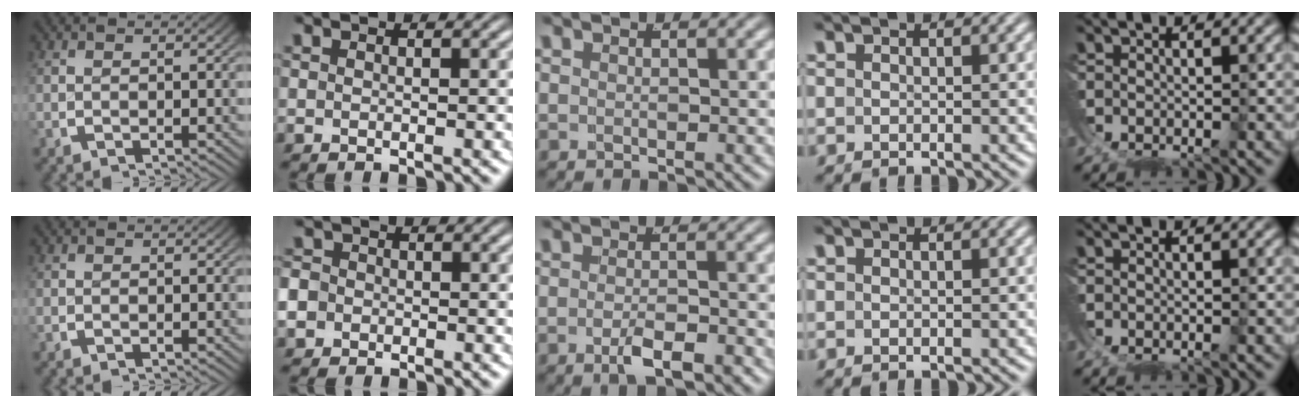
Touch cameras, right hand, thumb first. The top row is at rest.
{"index": {"total": 3.8, "force": [-1.0, 3.5, 1.0], "torque": [-0.040, -0.019, -0.017]}, "middle": {"total": 2.9, "force": [-1.8, 0.5, 2.1], "torque": [-0.037, -0.005, -0.031]}}